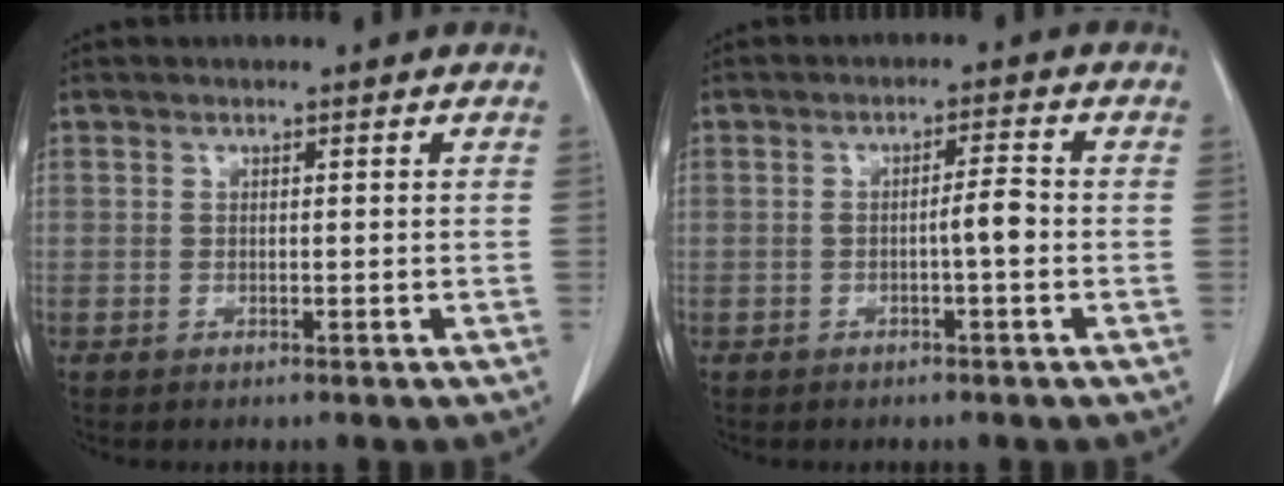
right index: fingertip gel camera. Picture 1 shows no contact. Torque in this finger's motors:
{"motor_torque": [0.13, -0.07, 0.05, 0.05]}